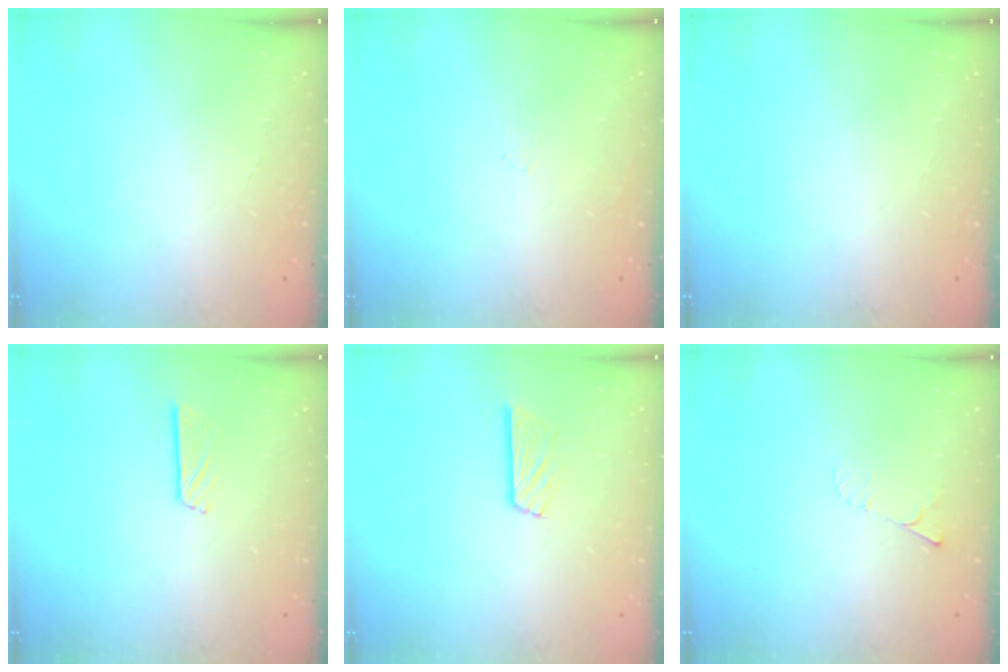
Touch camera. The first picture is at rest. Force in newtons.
{"total": 2.7, "press": 2.6, "slide": 0.4}
{"total": 0.0}
{"total": 4.3, "press": 4.3, "slide": 0.2}
{"total": 7.0, "press": 7.0, "slide": 0.5}
{"total": 3.2, "press": 3.2, "slide": 0.4}